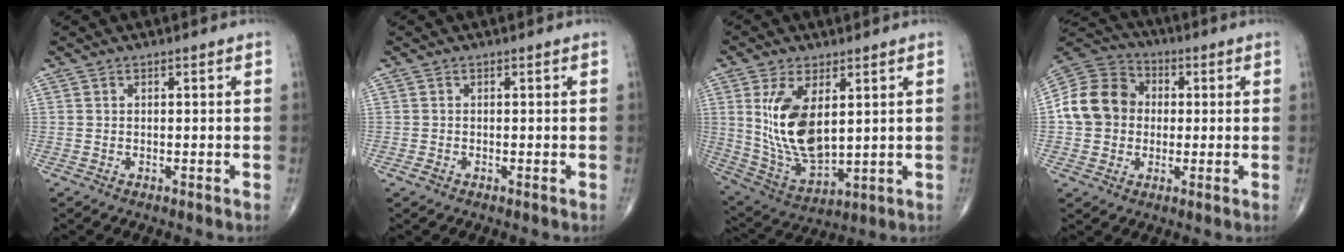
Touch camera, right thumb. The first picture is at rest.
{"total": 0.7, "force": [-0.3, 0.5, 0.5], "torque": [-0.012, -0.001, -0.006]}
{"total": 14.3, "force": [3.3, 7.2, 11.9], "torque": [-0.223, -0.021, 0.084]}
{"total": 13.1, "force": [0.3, 11.2, 6.7], "torque": [-0.109, 0.030, -0.005]}